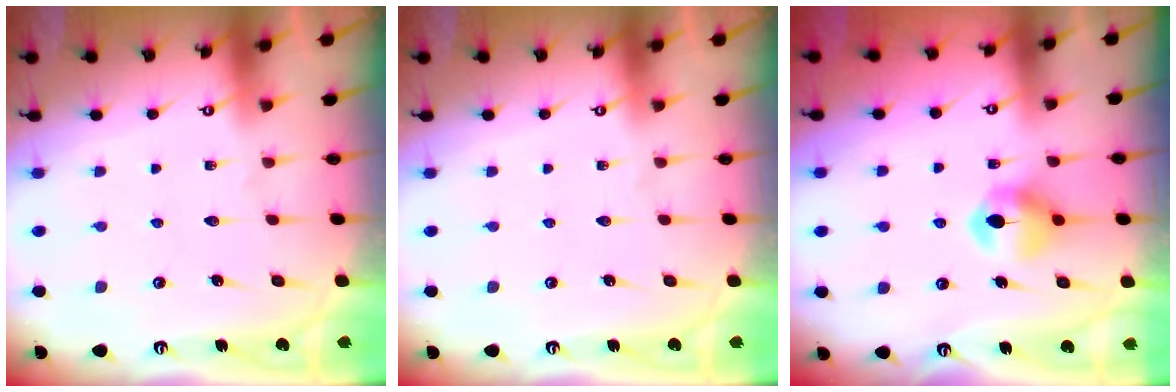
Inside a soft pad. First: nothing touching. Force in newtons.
{"total": 0.0}
{"total": 7.8, "press": 7.8, "slide": 0.7}